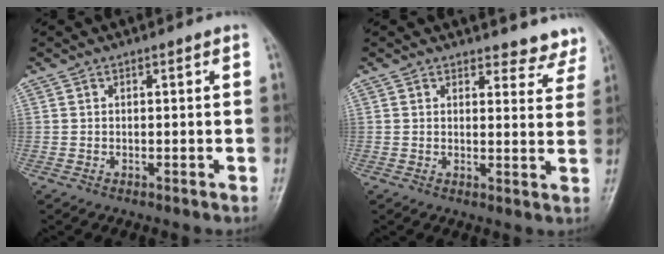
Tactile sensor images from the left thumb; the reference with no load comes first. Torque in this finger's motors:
{"motor_torque": [-0.04, 0.07, 0.03, -0.12, 0.04]}